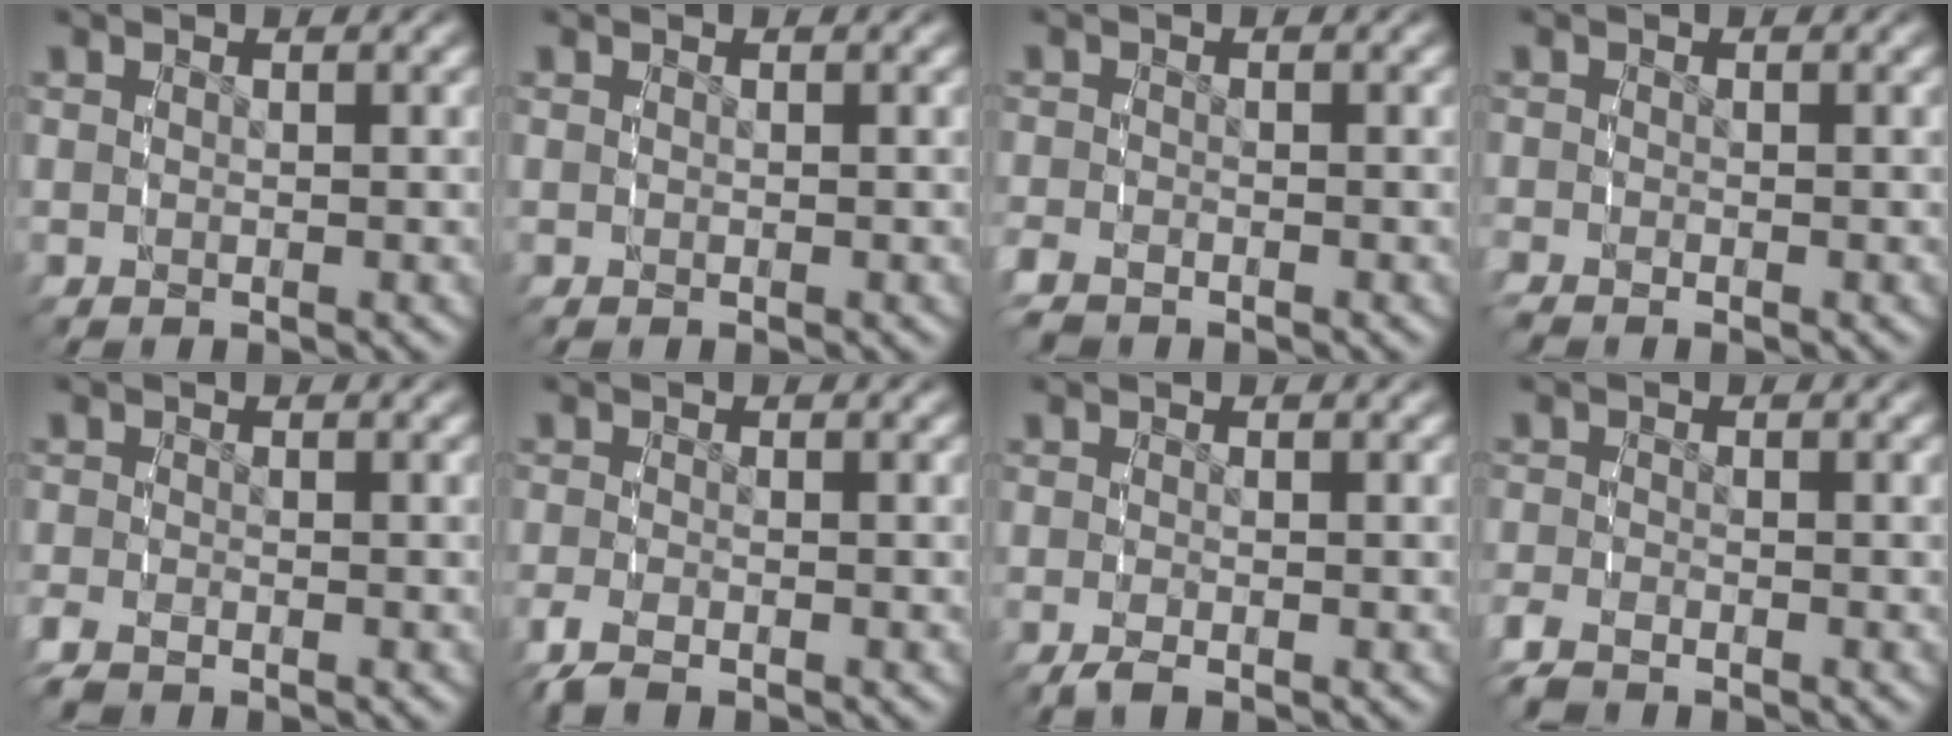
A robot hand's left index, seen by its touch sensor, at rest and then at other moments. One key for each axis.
{"total": 0.0}
{"total": 1.7, "fx": -1.4, "fy": 0.9, "fz": 0.4, "tx": -0.021, "ty": -0.008, "tz": -0.025}
{"total": 1.2, "fx": -0.9, "fy": 0.7, "fz": 0.2, "tx": -0.010, "ty": -0.001, "tz": -0.017}
{"total": 1.7, "fx": -1.3, "fy": 0.8, "fz": 0.6, "tx": -0.025, "ty": -0.007, "tz": -0.022}
{"total": 1.9, "fx": -1.5, "fy": 0.5, "fz": 1.0, "tx": -0.026, "ty": -0.006, "tz": -0.023}
{"total": 0.9, "fx": -0.7, "fy": 0.0, "fz": 0.6, "tx": -0.012, "ty": 0.001, "tz": -0.013}
{"total": 2.0, "fx": -1.7, "fy": 0.8, "fz": 0.6, "tx": -0.023, "ty": -0.007, "tz": -0.030}